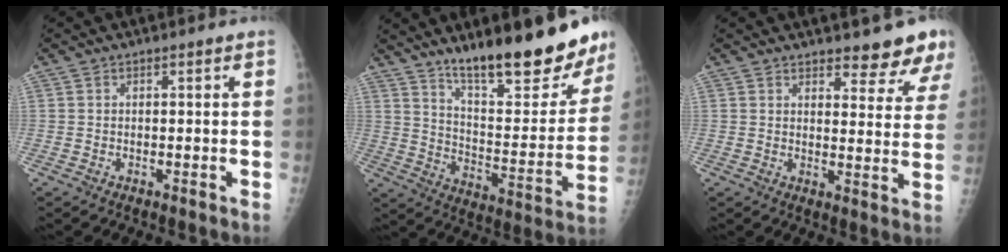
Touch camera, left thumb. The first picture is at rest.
{"total": 23.2, "force": [17.2, 5.8, 14.4], "torque": [-0.170, -0.103, 0.263]}
{"total": 9.0, "force": [7.9, 2.7, 3.4], "torque": [-0.005, -0.050, 0.082]}